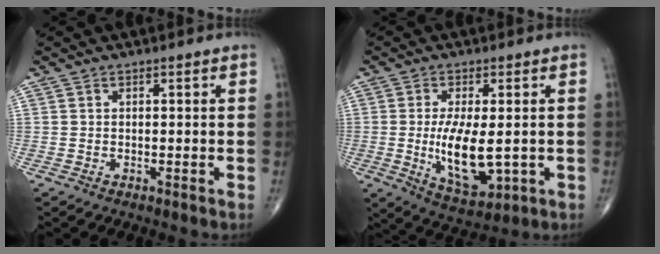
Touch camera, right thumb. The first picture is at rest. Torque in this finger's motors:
{"motor_torque": [2.90, 2.11, 1.77, -0.51, 0.56]}